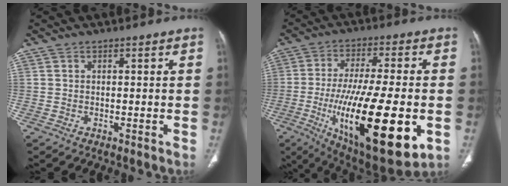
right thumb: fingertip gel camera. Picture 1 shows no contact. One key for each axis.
{"total": 26.9, "fx": -6.6, "fy": 8.4, "fz": 24.7, "tx": -0.419, "ty": -0.024, "tz": -0.088}